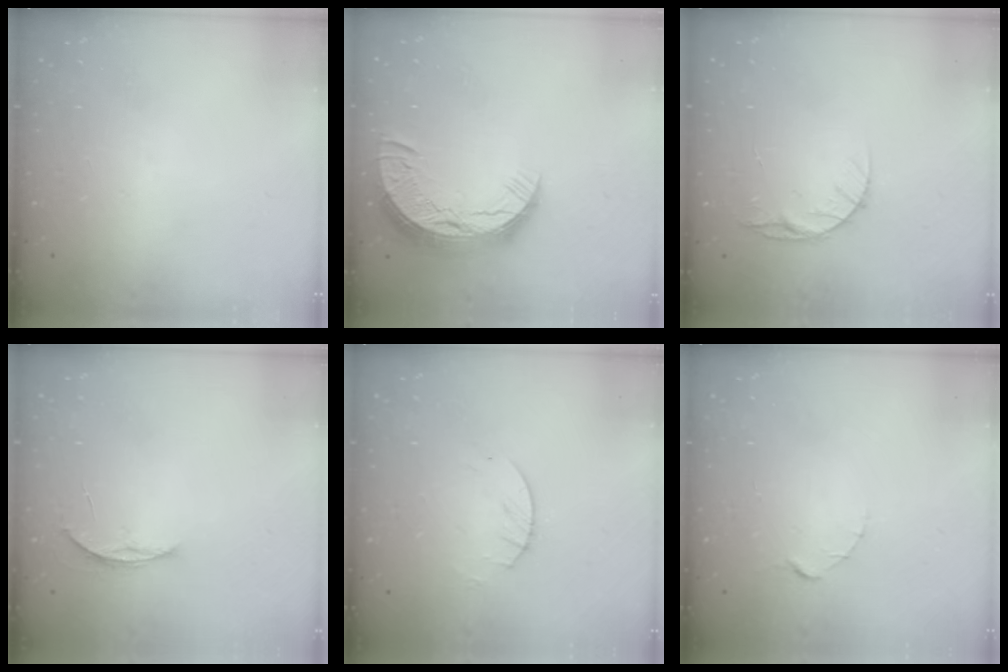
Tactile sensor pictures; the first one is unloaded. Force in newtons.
{"total": 13.5, "press": 13.4, "slide": 1.2}
{"total": 6.1, "press": 6.0, "slide": 0.6}
{"total": 3.7, "press": 3.7, "slide": 0.5}
{"total": 2.6, "press": 2.5, "slide": 0.4}
{"total": 1.5, "press": 1.5, "slide": 0.2}